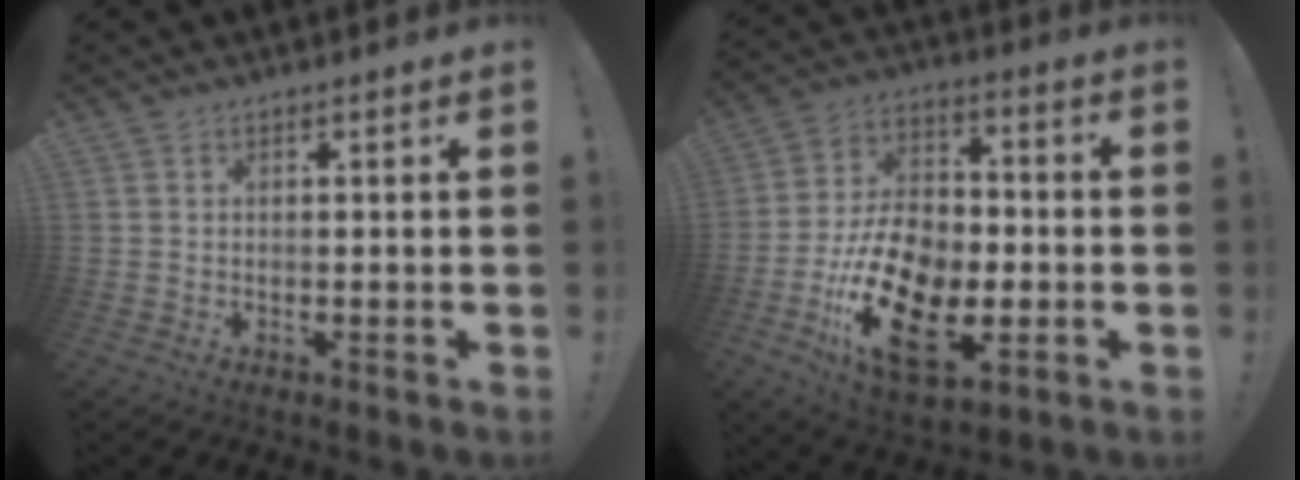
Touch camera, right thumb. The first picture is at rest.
{"total": 22.7, "force": [-8.2, 13.6, 16.3], "torque": [-0.308, 0.046, -0.129]}